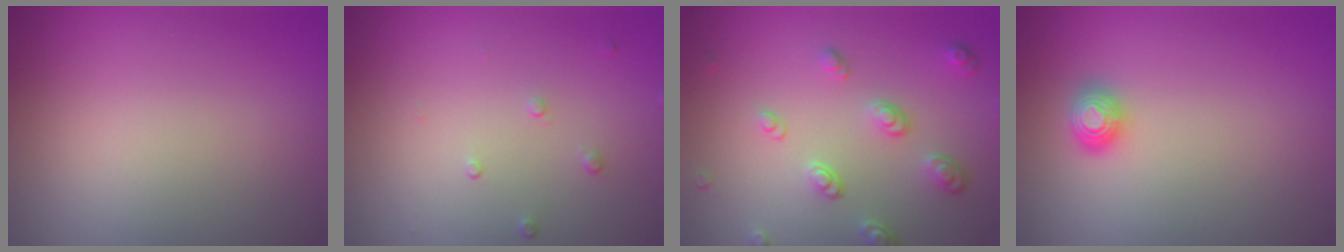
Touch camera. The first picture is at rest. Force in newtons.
{"total": 0.7, "press": 0.5, "slide": 0.5}
{"total": 3.4, "press": 2.5, "slide": 2.3}
{"total": 1.4, "press": 1.4, "slide": 0.4}